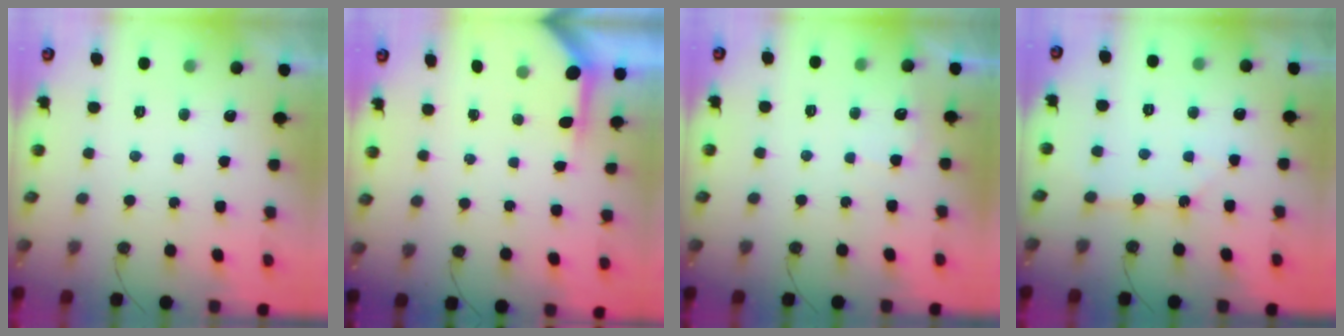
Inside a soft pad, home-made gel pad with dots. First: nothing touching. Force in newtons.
{"total": 3.7, "press": 3.7, "slide": 0.4}
{"total": 3.0, "press": 3.0, "slide": 0.3}
{"total": 3.5, "press": 3.5, "slide": 0.2}